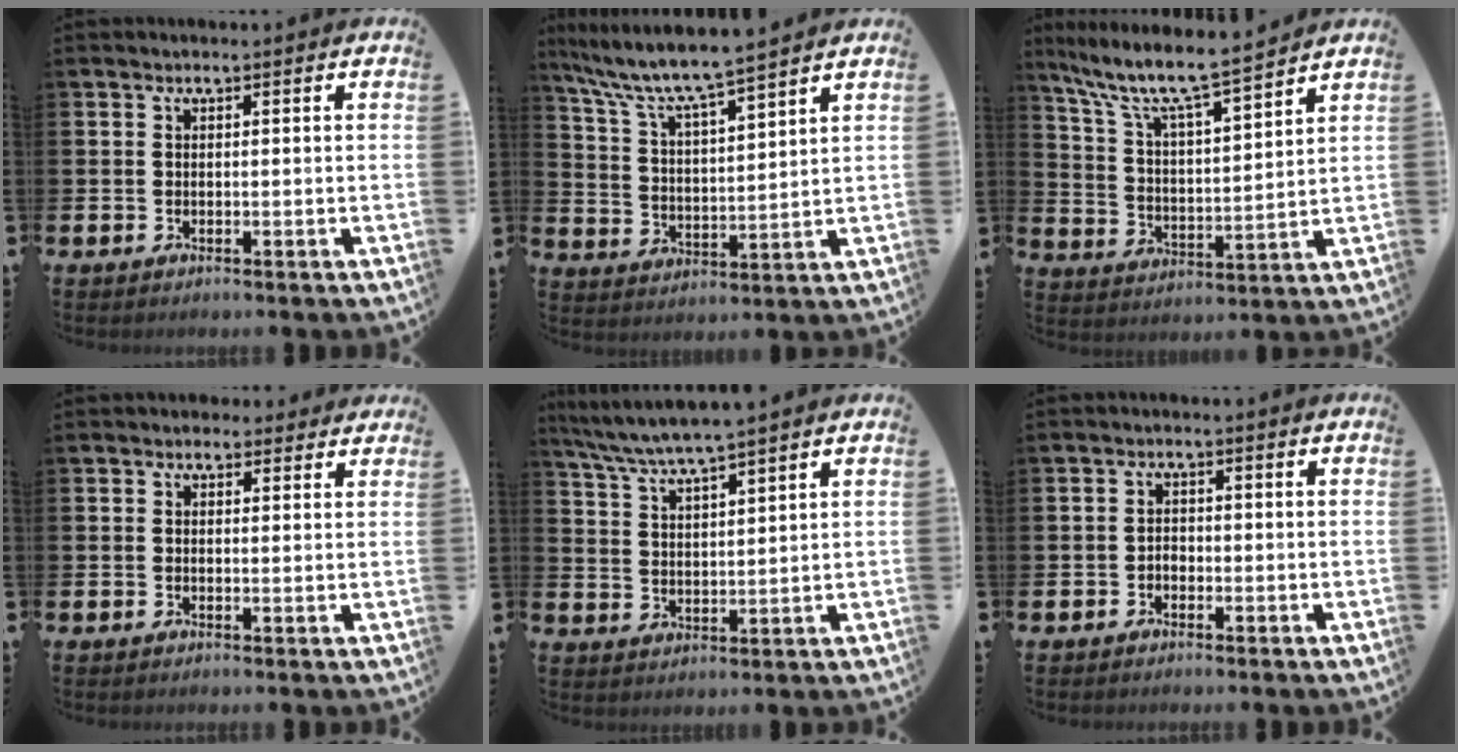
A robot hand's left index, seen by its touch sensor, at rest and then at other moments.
{"total": 7.3, "force": [6.8, 0.2, 2.7], "torque": [-0.082, -0.046, 0.113]}
{"total": 8.7, "force": [7.9, 0.5, 3.6], "torque": [-0.106, -0.055, 0.130]}
{"total": 1.7, "force": [1.4, 1.0, 0.0], "torque": [0.008, 0.002, 0.023]}
{"total": 5.4, "force": [5.1, -0.5, 1.6], "torque": [-0.052, -0.027, 0.090]}
{"total": 1.3, "force": [-0.9, 0.9, 0.4], "torque": [-0.009, 0.002, -0.019]}